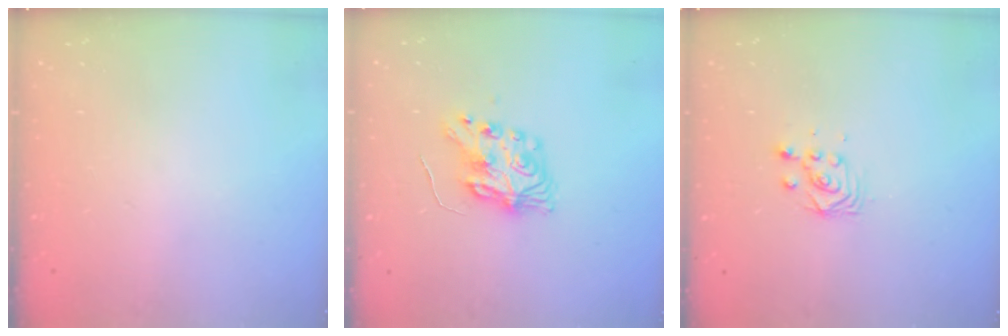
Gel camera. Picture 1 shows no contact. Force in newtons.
{"total": 8.1, "press": 8.1, "slide": 0.2}
{"total": 3.0, "press": 3.0, "slide": 0.2}